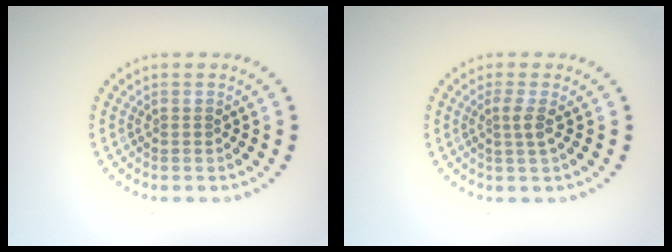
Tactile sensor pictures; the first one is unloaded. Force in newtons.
{"total": 1.4, "press": 1.0, "slide": 1.0}